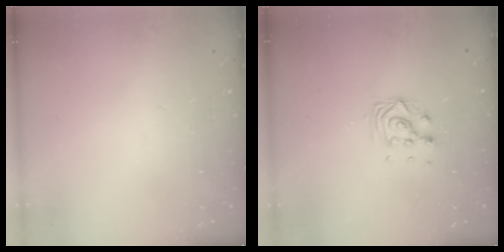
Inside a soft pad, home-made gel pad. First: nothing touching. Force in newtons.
{"total": 6.6, "press": 6.6, "slide": 0.4}